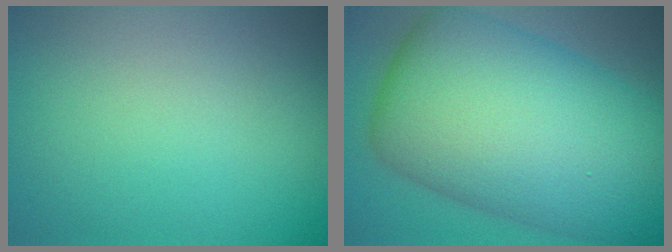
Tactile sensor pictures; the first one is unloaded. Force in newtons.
{"total": 15.1, "press": 15.1, "slide": 0.1}